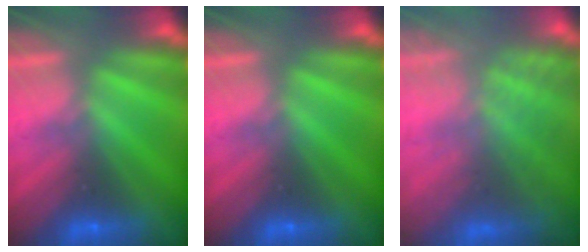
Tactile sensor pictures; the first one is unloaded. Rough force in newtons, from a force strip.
{"total": 0.0}
{"total": 7.4}